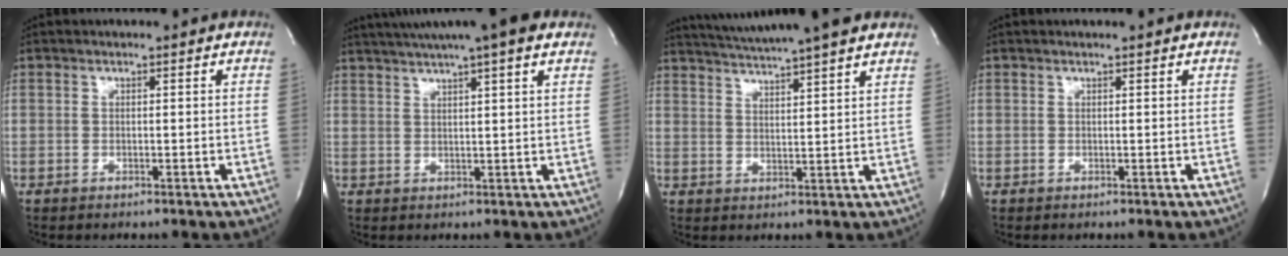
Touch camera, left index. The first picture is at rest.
{"total": 11.7, "force": [9.0, 0.4, 7.5], "torque": [-0.128, 0.031, 0.115]}
{"total": 12.9, "force": [11.3, -0.3, 6.3], "torque": [-0.115, 0.015, 0.160]}
{"total": 0.0}